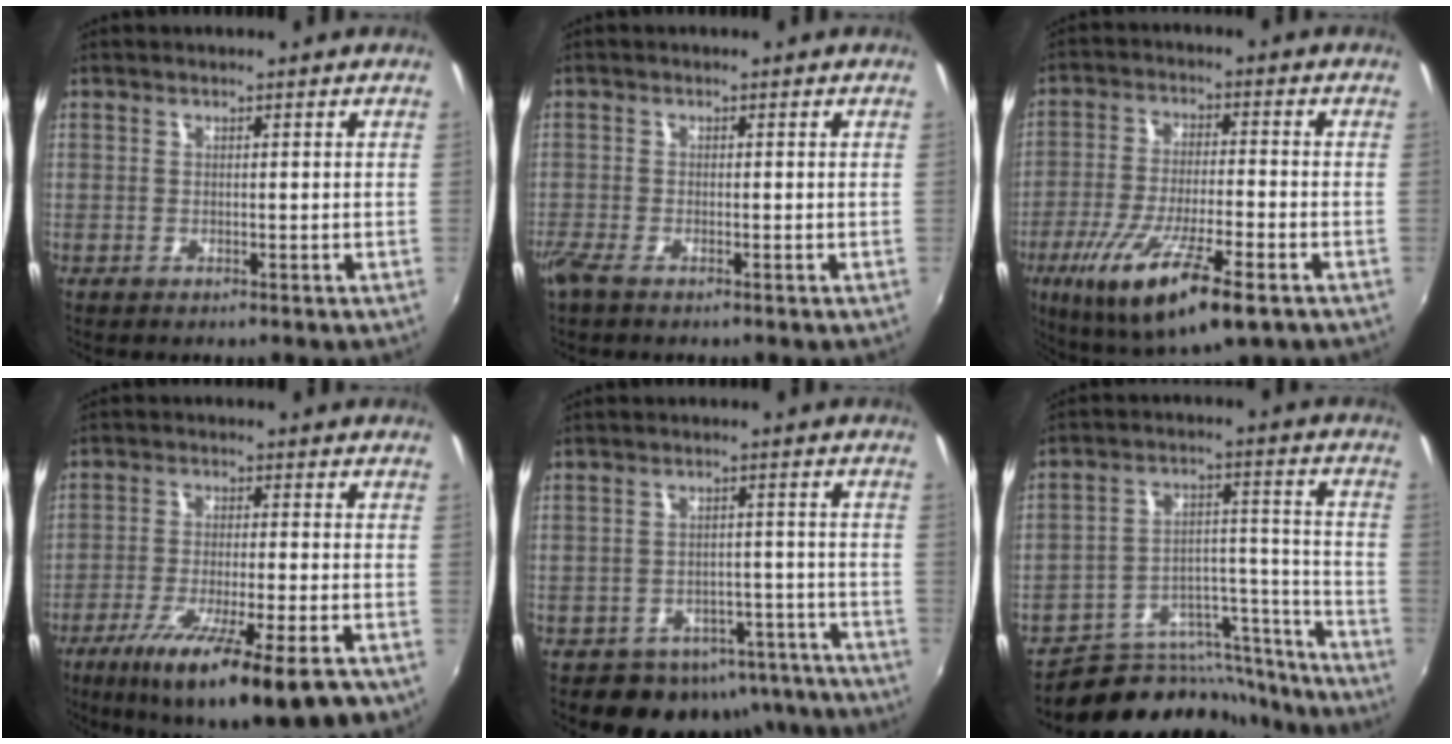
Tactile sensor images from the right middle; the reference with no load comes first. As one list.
[{"total": 2.4, "force": [-1.8, 0.4, 1.5], "torque": [-0.038, -0.010, -0.039]}, {"total": 16.8, "force": [-8.7, 3.7, 13.8], "torque": [-0.271, -0.049, -0.152]}, {"total": 18.0, "force": [-9.8, 3.6, 14.7], "torque": [-0.250, -0.055, -0.155]}, {"total": 12.3, "force": [-9.5, 7.3, 3.0], "torque": [-0.054, 0.024, -0.098]}, {"total": 16.7, "force": [-15.0, 6.8, 2.8], "torque": [-0.031, 0.061, -0.213]}]